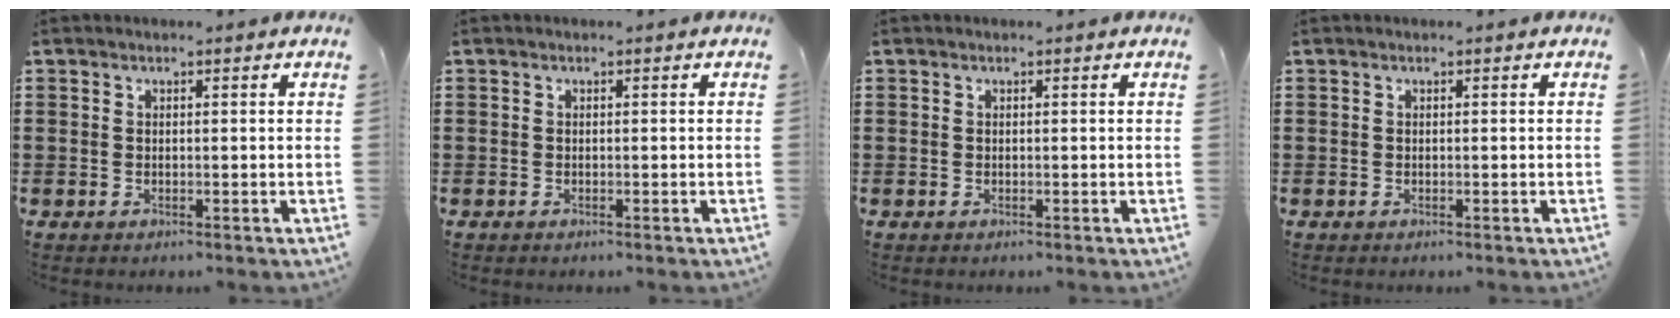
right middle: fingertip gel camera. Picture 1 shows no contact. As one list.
[{"total": 0.0}, {"total": 0.0}, {"total": 0.0}]